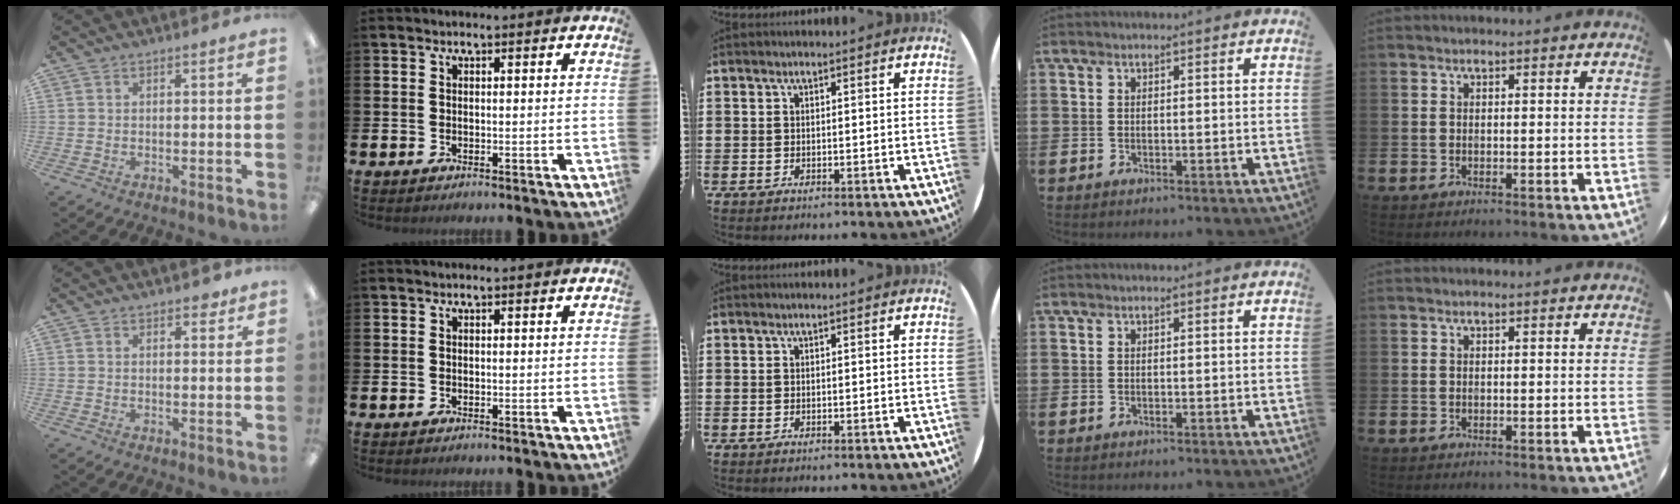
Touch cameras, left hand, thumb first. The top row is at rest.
{"thumb": {"total": 2.5, "force": [1.9, 1.1, 1.3], "torque": [-0.004, -0.008, 0.028]}}